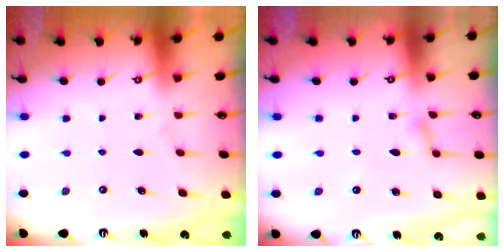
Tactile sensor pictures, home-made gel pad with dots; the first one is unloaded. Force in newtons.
{"total": 2.7, "press": 2.7, "slide": 0.3}